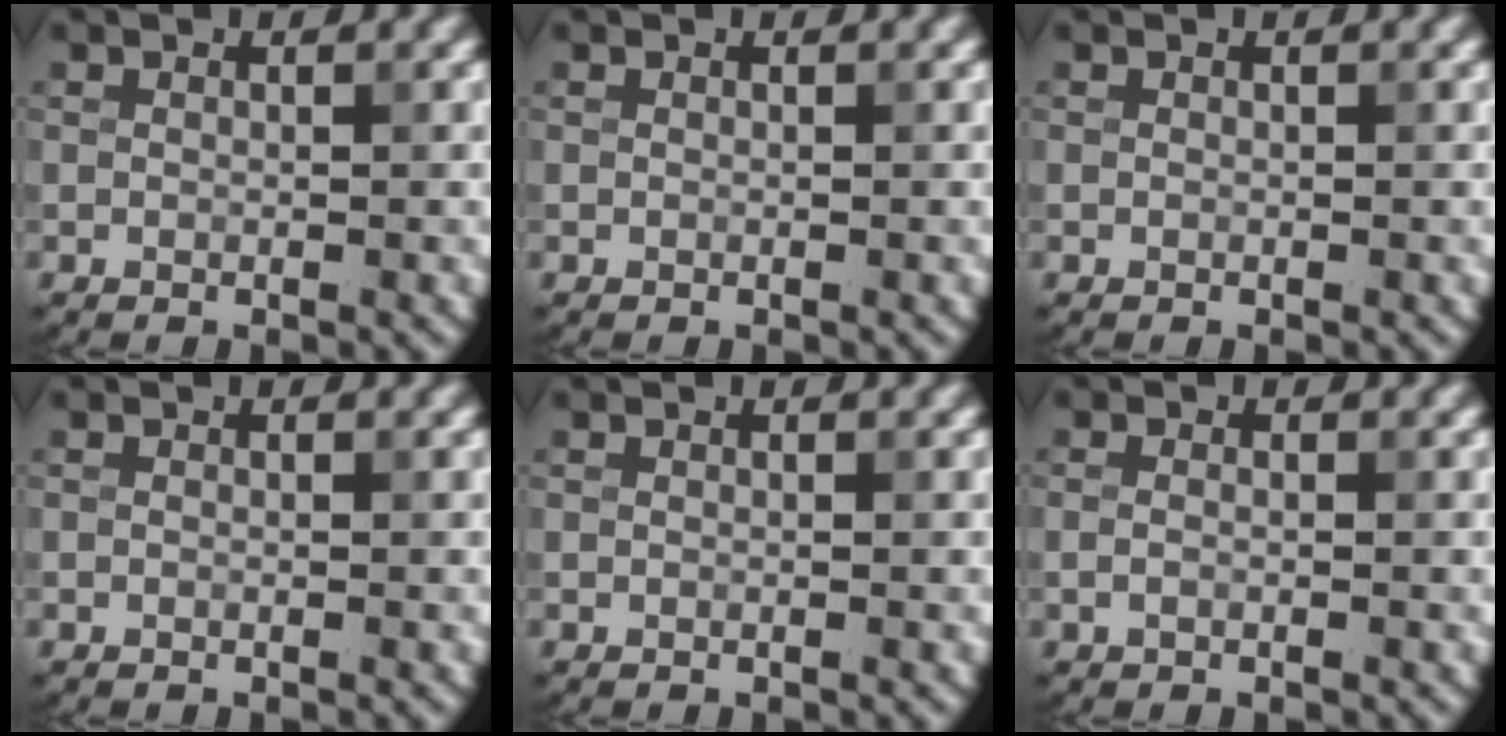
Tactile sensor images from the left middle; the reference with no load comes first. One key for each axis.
{"total": 0.0}
{"total": 0.0}
{"total": 0.0}
{"total": 0.0}
{"total": 0.7, "fx": -0.2, "fy": 0.3, "fz": 0.6, "tx": -0.015, "ty": -0.002, "tz": -0.007}